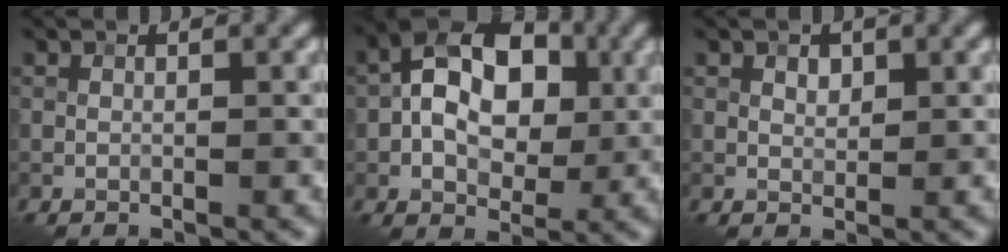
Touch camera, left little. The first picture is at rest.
{"total": 9.0, "force": [0.6, 5.9, 6.9], "torque": [-0.106, 0.015, -0.003]}
{"total": 1.1, "force": [0.6, 0.7, 0.6], "torque": [-0.009, 0.000, 0.011]}